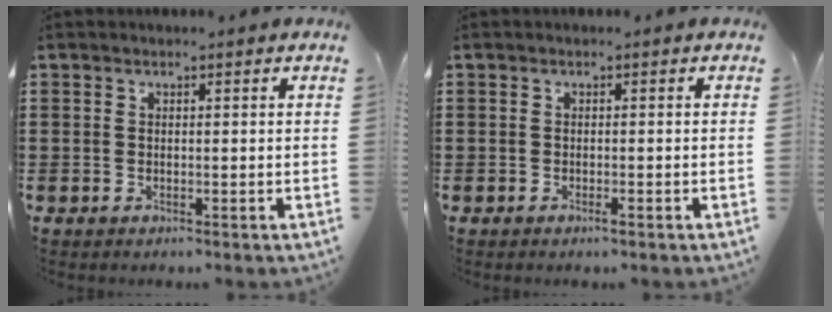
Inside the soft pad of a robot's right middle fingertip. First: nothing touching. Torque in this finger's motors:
{"motor_torque": [0.42, -0.32, 0.00, 0.03]}